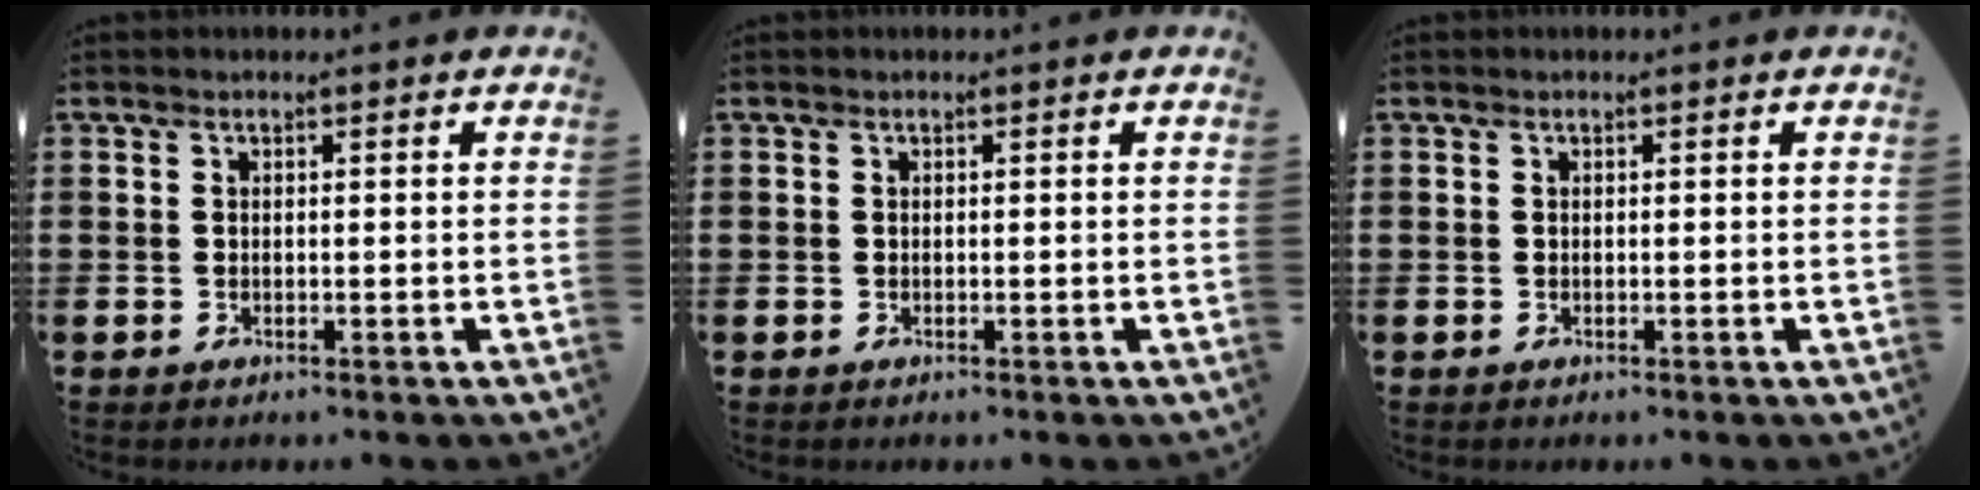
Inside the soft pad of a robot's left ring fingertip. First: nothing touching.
{"total": 0.0}
{"total": 0.0}